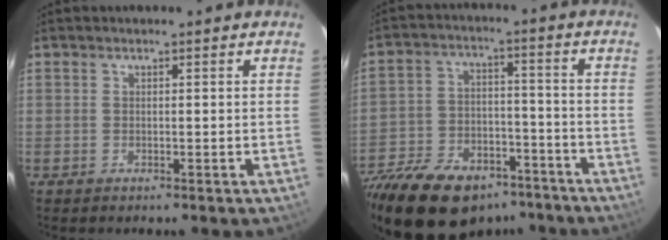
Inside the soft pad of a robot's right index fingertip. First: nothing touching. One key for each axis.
{"total": 26.0, "fx": -18.8, "fy": 12.8, "fz": 12.5, "tx": -0.273, "ty": 0.000, "tz": -0.279}